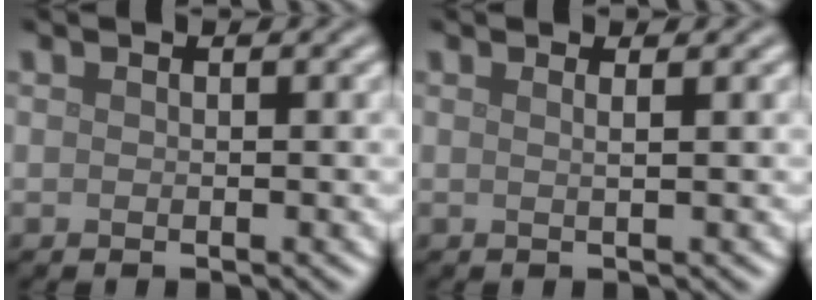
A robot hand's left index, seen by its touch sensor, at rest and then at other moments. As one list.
[{"total": 1.6, "force": [0.7, 0.7, 1.2], "torque": [-0.006, 0.000, -0.011]}]